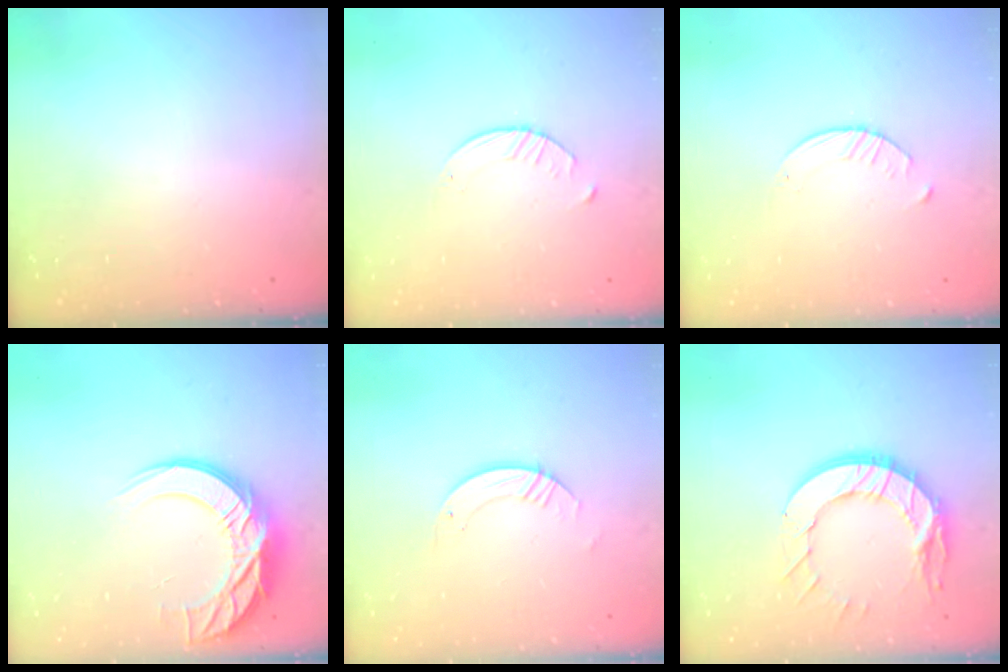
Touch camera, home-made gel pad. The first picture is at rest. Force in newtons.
{"total": 3.1, "press": 3.0, "slide": 0.4}
{"total": 3.1, "press": 3.0, "slide": 0.4}
{"total": 14.6, "press": 14.6, "slide": 1.0}
{"total": 3.8, "press": 3.8, "slide": 0.1}
{"total": 14.5, "press": 14.4, "slide": 1.2}